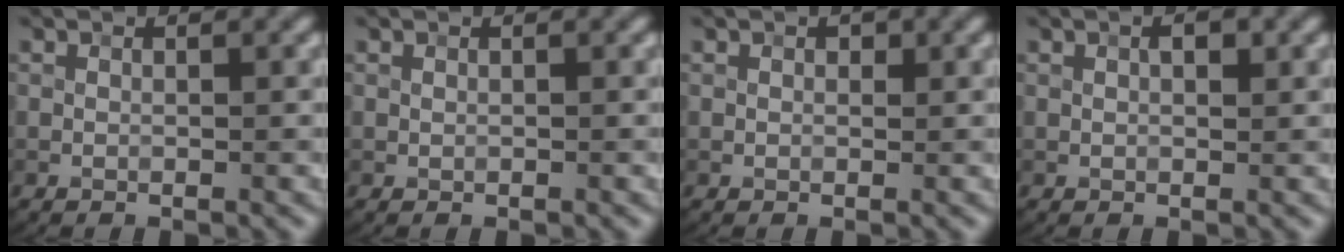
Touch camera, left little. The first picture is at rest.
{"total": 0.0}
{"total": 0.8, "force": [0.4, 0.6, 0.3], "torque": [-0.006, 0.003, 0.005]}
{"total": 1.3, "force": [0.5, 0.7, 1.0], "torque": [-0.018, 0.004, 0.008]}